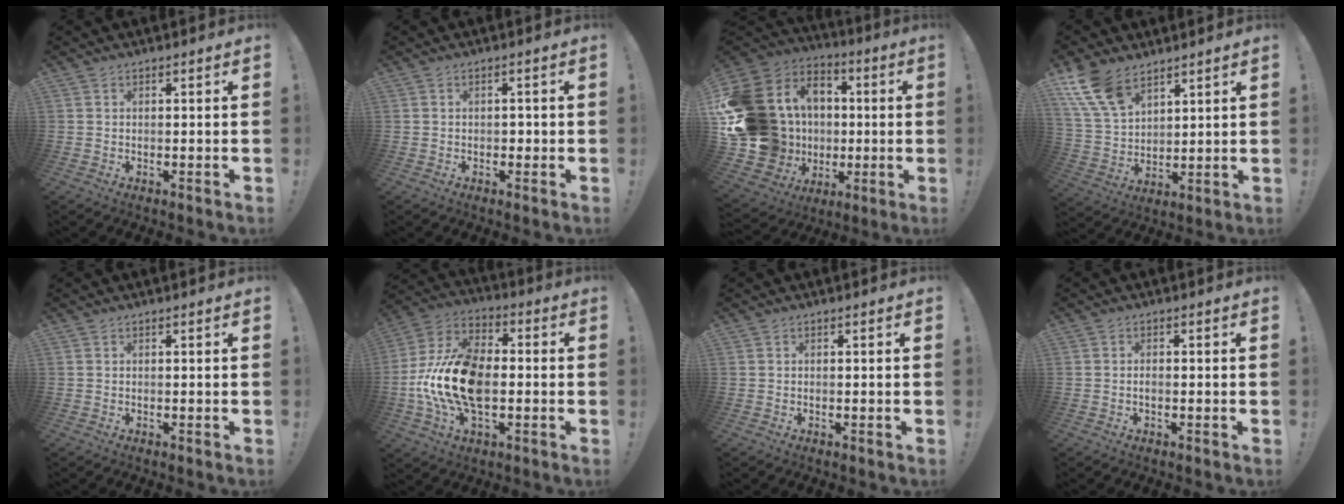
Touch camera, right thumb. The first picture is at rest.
{"total": 1.2, "force": [-0.5, 1.0, 0.5], "torque": [-0.008, 0.004, -0.010]}
{"total": 24.6, "force": [0.2, 21.3, 12.3], "torque": [-0.240, -0.012, 0.085]}
{"total": 13.2, "force": [8.6, 7.1, 7.0], "torque": [-0.164, -0.040, 0.168]}
{"total": 0.0}
{"total": 19.5, "force": [-3.3, 11.8, 15.2], "torque": [-0.288, 0.025, -0.049]}
{"total": 0.0}
{"total": 1.1, "force": [-0.5, 0.5, 0.8], "torque": [-0.024, 0.005, -0.007]}